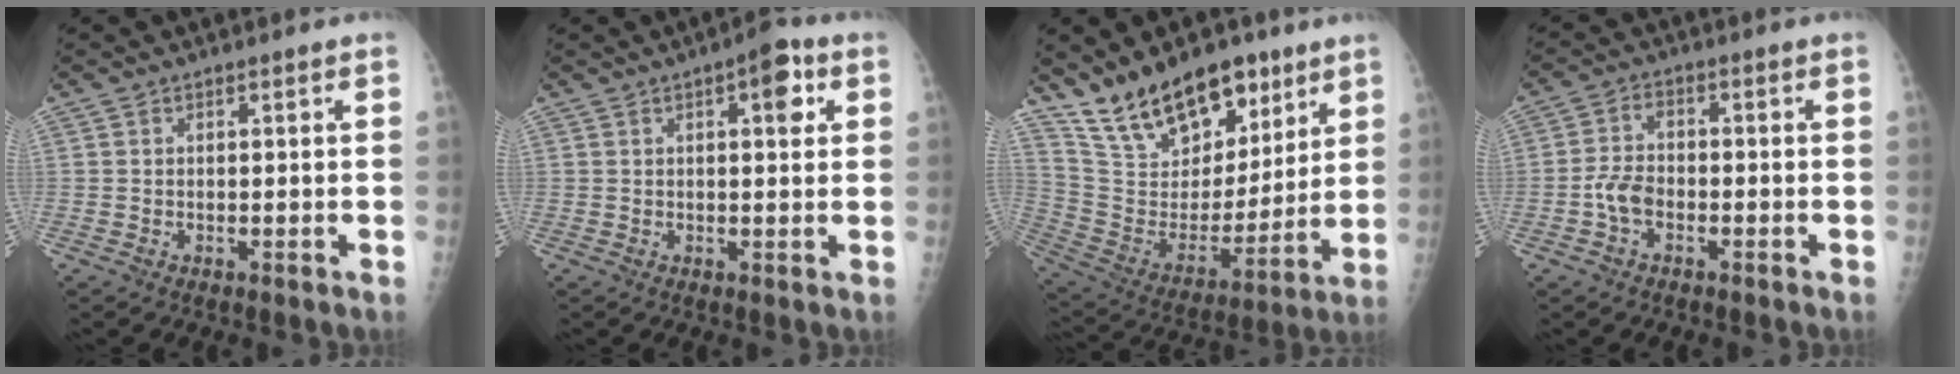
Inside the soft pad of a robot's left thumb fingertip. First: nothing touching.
{"total": 5.8, "force": [2.2, 2.2, 4.8], "torque": [-0.048, 0.000, 0.022]}
{"total": 20.2, "force": [14.2, 10.2, 10.0], "torque": [-0.125, -0.072, 0.257]}
{"total": 4.9, "force": [-1.8, 3.1, 3.4], "torque": [-0.065, 0.017, -0.040]}